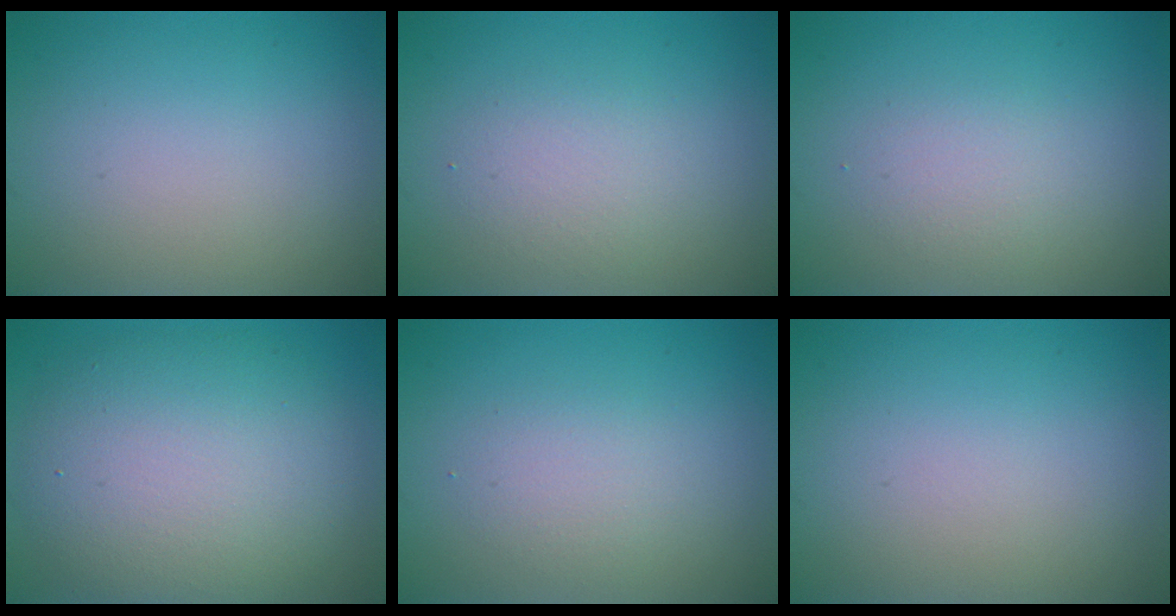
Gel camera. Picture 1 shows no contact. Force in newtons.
{"total": 2.2, "press": 2.2, "slide": 0.2}
{"total": 1.7, "press": 1.7, "slide": 0.1}
{"total": 8.6, "press": 8.5, "slide": 0.9}
{"total": 2.0, "press": 2.0, "slide": 0.0}
{"total": 0.0}